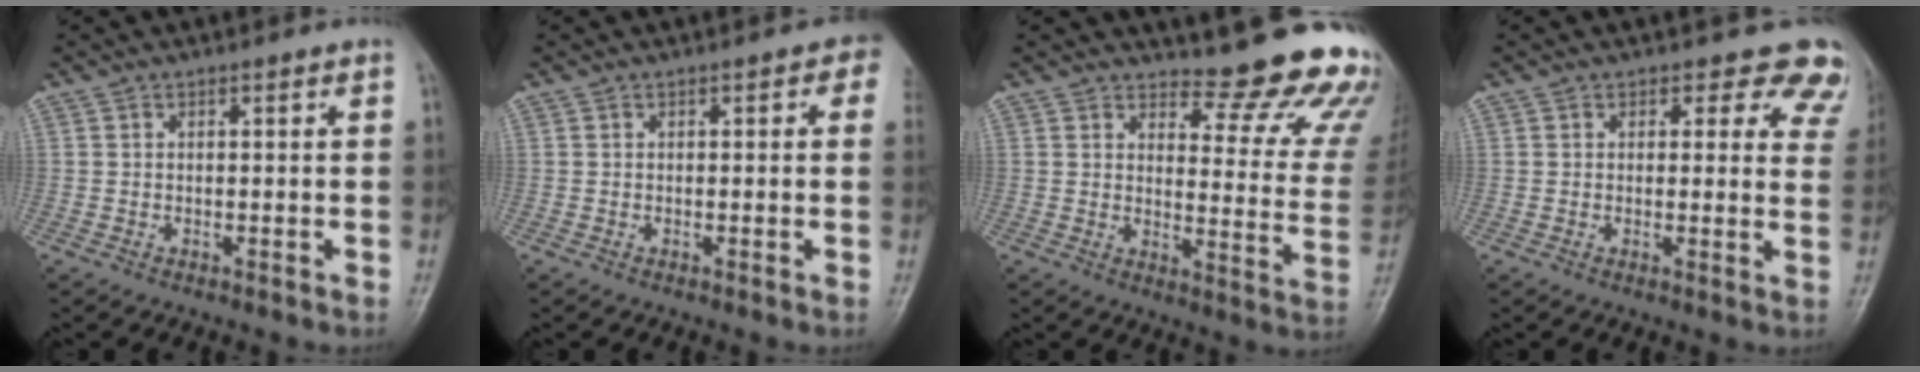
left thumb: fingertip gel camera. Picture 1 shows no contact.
{"total": 2.7, "force": [0.8, 1.5, 2.1], "torque": [0.002, 0.003, -0.003]}
{"total": 17.9, "force": [16.6, 4.1, 5.4], "torque": [-0.017, -0.171, 0.179]}
{"total": 9.2, "force": [7.9, 4.7, 1.0], "torque": [0.055, -0.036, 0.050]}